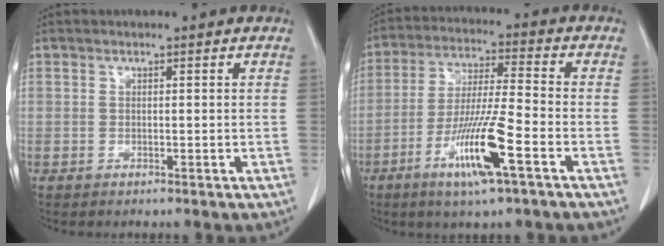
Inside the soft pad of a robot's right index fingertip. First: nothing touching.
{"total": 12.3, "force": [-5.5, 0.3, 11.0], "torque": [-0.212, -0.018, -0.103]}